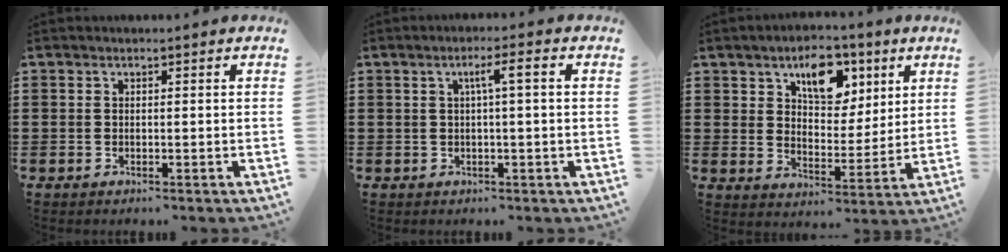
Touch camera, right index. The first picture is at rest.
{"total": 3.1, "force": [0.2, -0.1, 3.1], "torque": [-0.056, -0.001, 0.000]}
{"total": 8.8, "force": [4.8, 5.3, 5.2], "torque": [-0.084, -0.001, 0.078]}